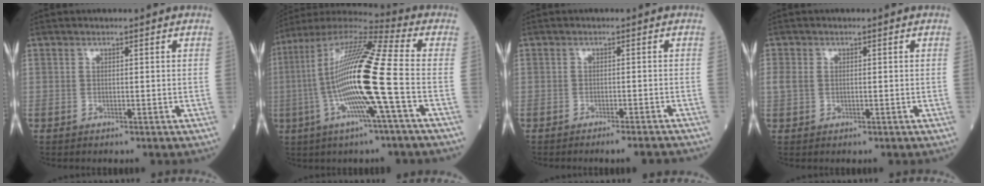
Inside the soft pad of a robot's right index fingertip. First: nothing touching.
{"total": 18.5, "force": [-2.9, -0.4, 18.3], "torque": [-0.356, 0.003, -0.070]}
{"total": 5.0, "force": [-4.7, -0.2, 1.7], "torque": [-0.012, -0.011, -0.062]}
{"total": 2.0, "force": [-0.1, 1.5, 1.3], "torque": [-0.045, 0.010, 0.001]}